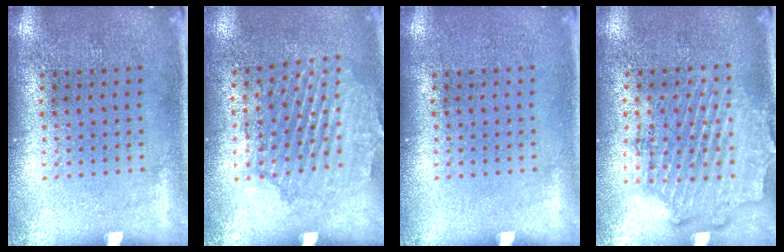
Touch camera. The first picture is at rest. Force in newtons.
{"total": 1.6, "press": 1.6, "slide": 0.3}
{"total": 0.0}
{"total": 1.9, "press": 1.7, "slide": 0.8}